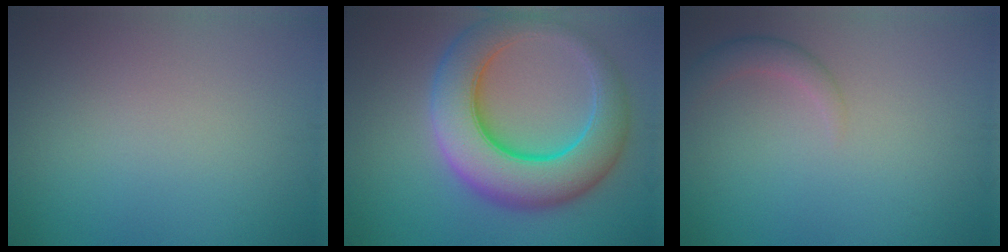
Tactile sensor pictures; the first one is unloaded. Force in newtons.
{"total": 9.9, "press": 9.9, "slide": 0.3}
{"total": 1.7, "press": 1.7, "slide": 0.1}